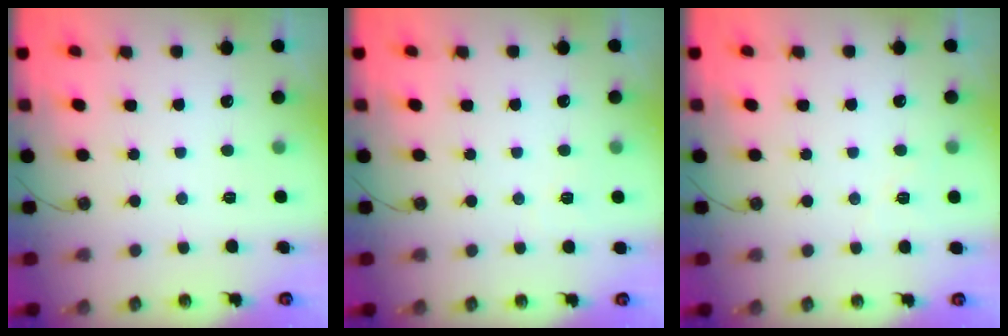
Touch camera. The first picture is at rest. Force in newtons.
{"total": 2.8, "press": 2.7, "slide": 0.9}
{"total": 4.4, "press": 3.8, "slide": 2.3}